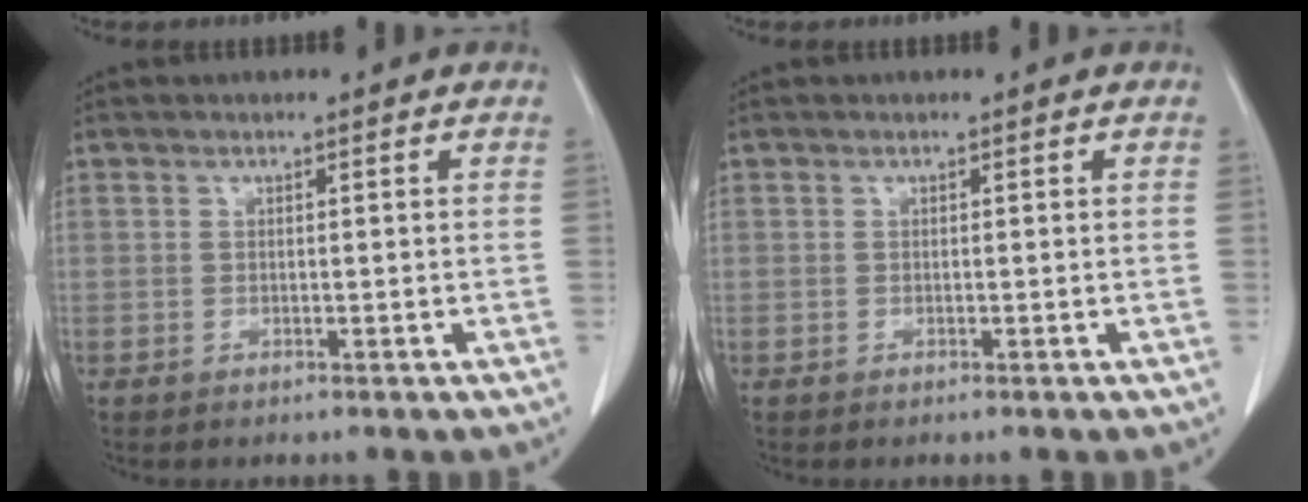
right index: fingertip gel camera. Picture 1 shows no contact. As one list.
[{"total": 0.0}]